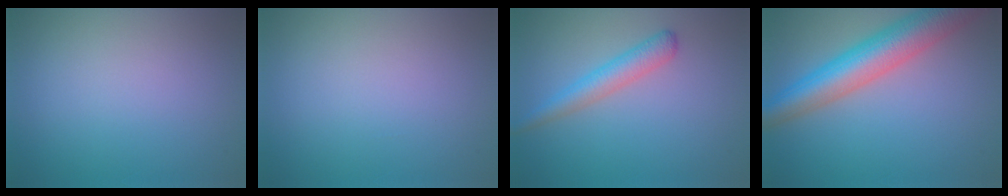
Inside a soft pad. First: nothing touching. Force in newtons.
{"total": 0.0}
{"total": 2.7, "press": 2.7, "slide": 0.0}
{"total": 7.7, "press": 7.7, "slide": 0.3}